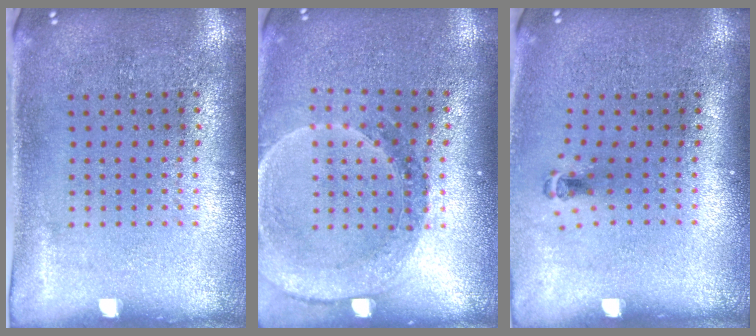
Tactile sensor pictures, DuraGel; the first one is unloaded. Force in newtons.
{"total": 1.5, "press": 1.5, "slide": 0.2}
{"total": 0.6, "press": 0.4, "slide": 0.5}